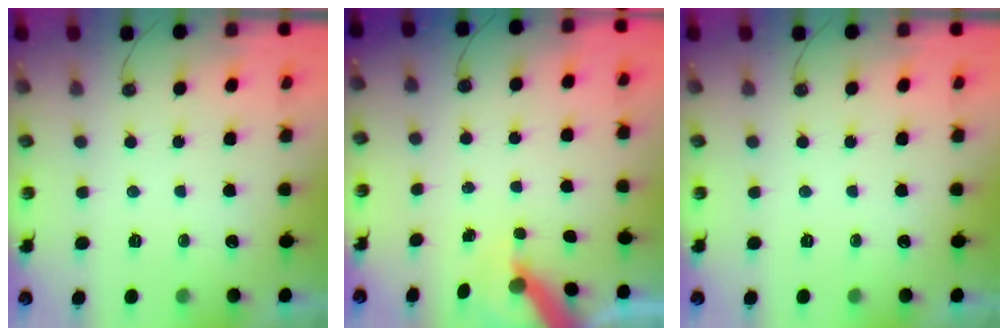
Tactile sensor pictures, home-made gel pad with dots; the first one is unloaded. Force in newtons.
{"total": 5.9, "press": 5.9, "slide": 0.6}
{"total": 0.0}